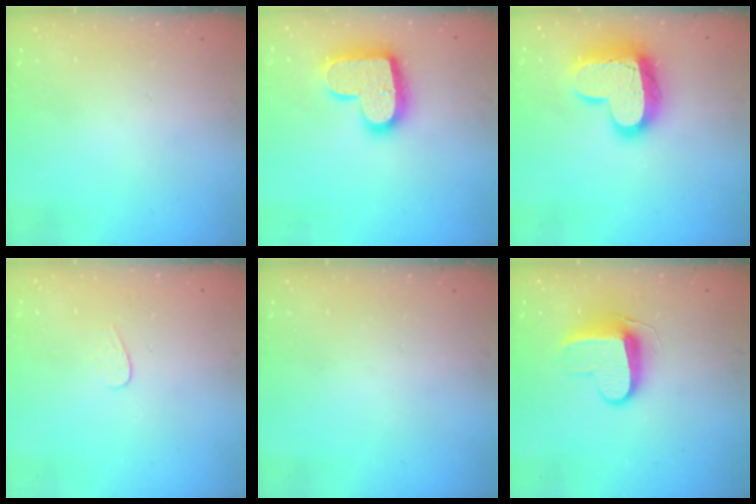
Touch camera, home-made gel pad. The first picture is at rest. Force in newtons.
{"total": 17.6, "press": 17.5, "slide": 1.0}
{"total": 17.8, "press": 17.8, "slide": 1.5}
{"total": 3.5, "press": 3.5, "slide": 0.3}
{"total": 0.0}
{"total": 10.0, "press": 10.0, "slide": 1.1}